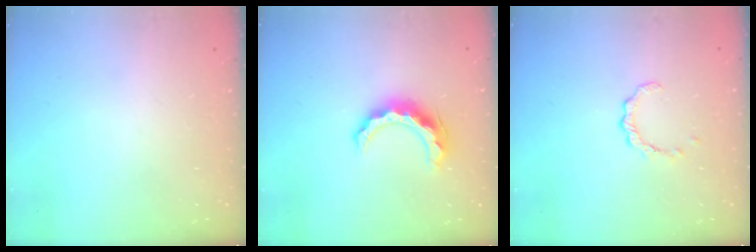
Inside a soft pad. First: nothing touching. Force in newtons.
{"total": 11.7, "press": 11.7, "slide": 1.1}
{"total": 2.9, "press": 2.8, "slide": 0.4}